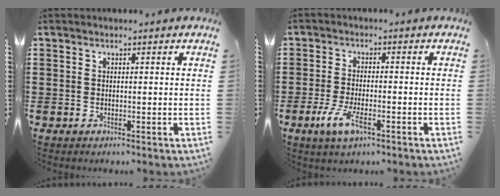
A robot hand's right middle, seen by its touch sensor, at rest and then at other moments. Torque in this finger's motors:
{"motor_torque": [0.13, 0.25, 0.18, 0.11]}